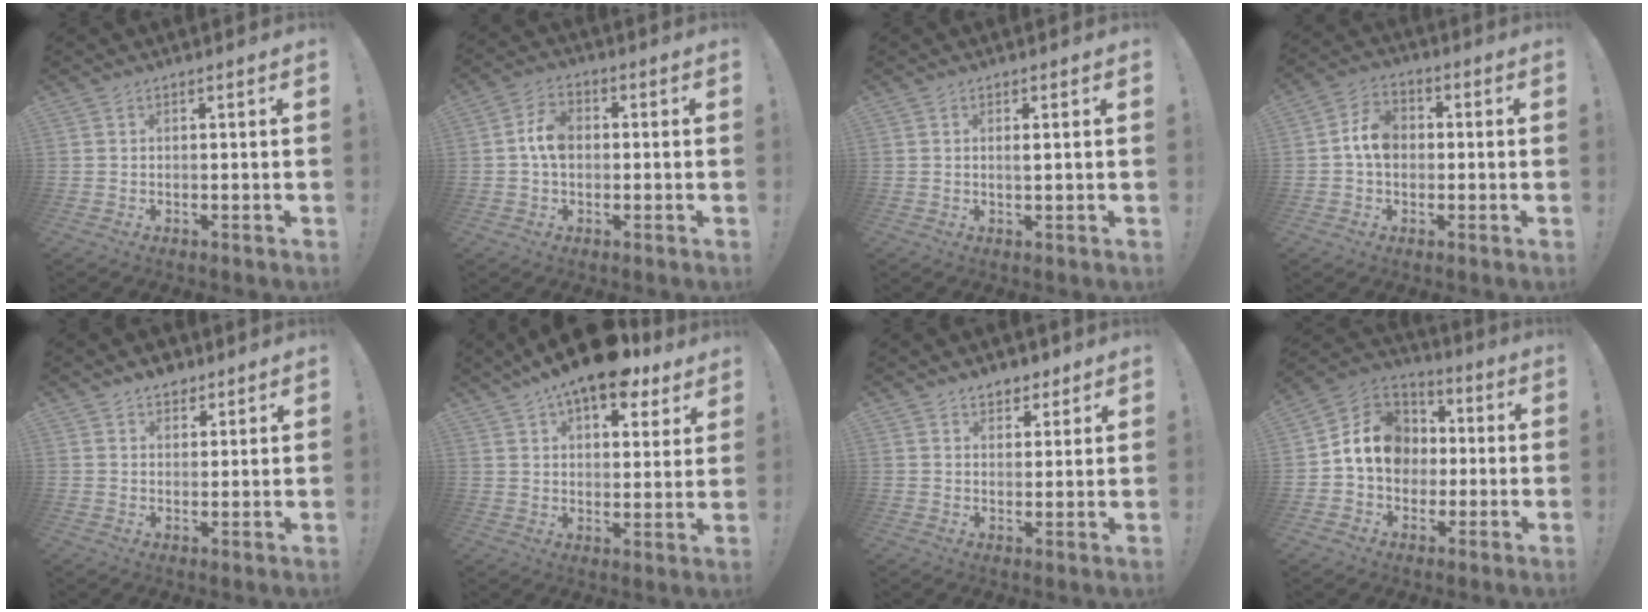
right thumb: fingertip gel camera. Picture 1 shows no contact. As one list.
[{"total": 6.9, "force": [0.0, 4.7, 5.1], "torque": [-0.083, 0.011, 0.000]}, {"total": 1.1, "force": [0.4, 0.0, 1.0], "torque": [-0.008, -0.007, 0.003]}, {"total": 8.3, "force": [-0.1, 6.2, 5.5], "torque": [-0.083, 0.016, 0.001]}, {"total": 4.9, "force": [3.6, 3.0, 1.2], "torque": [-0.007, -0.020, 0.066]}, {"total": 14.1, "force": [9.8, 5.6, 8.3], "torque": [-0.130, -0.054, 0.170]}, {"total": 5.0, "force": [3.7, 3.2, 1.3], "torque": [-0.002, -0.022, 0.065]}, {"total": 14.1, "force": [0.4, 12.2, 7.0], "torque": [-0.091, 0.012, 0.017]}]